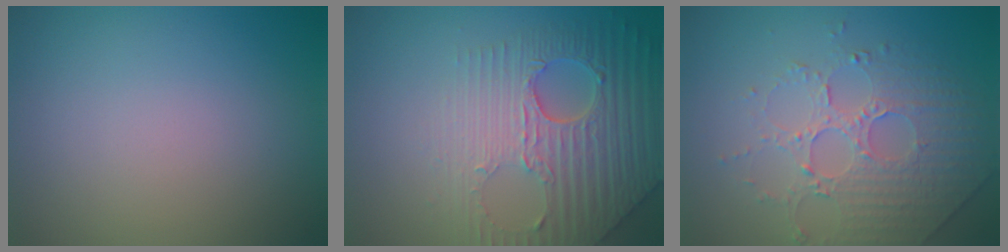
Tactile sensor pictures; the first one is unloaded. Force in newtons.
{"total": 5.8, "press": 5.1, "slide": 2.9}
{"total": 4.8, "press": 3.7, "slide": 3.0}